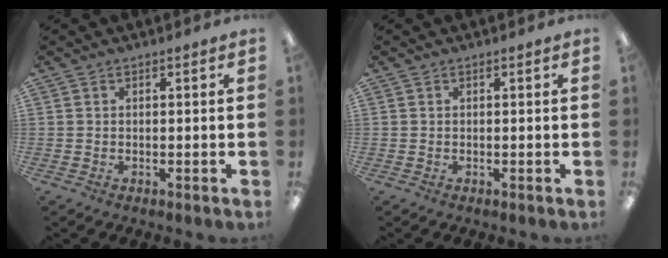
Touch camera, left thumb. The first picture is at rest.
{"total": 0.0}